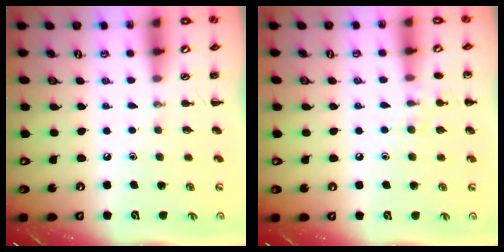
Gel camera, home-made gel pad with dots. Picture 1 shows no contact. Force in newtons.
{"total": 7.4, "press": 7.1, "slide": 2.0}